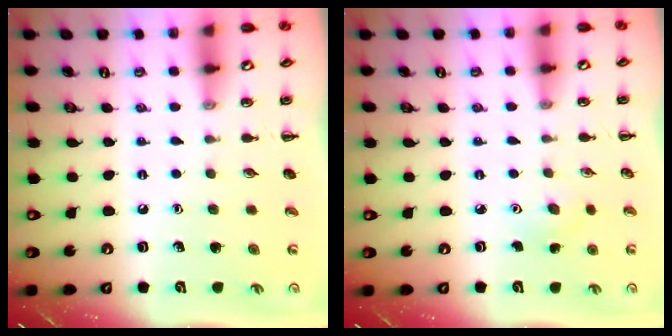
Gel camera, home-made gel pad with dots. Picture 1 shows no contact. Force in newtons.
{"total": 3.0, "press": 2.8, "slide": 0.8}